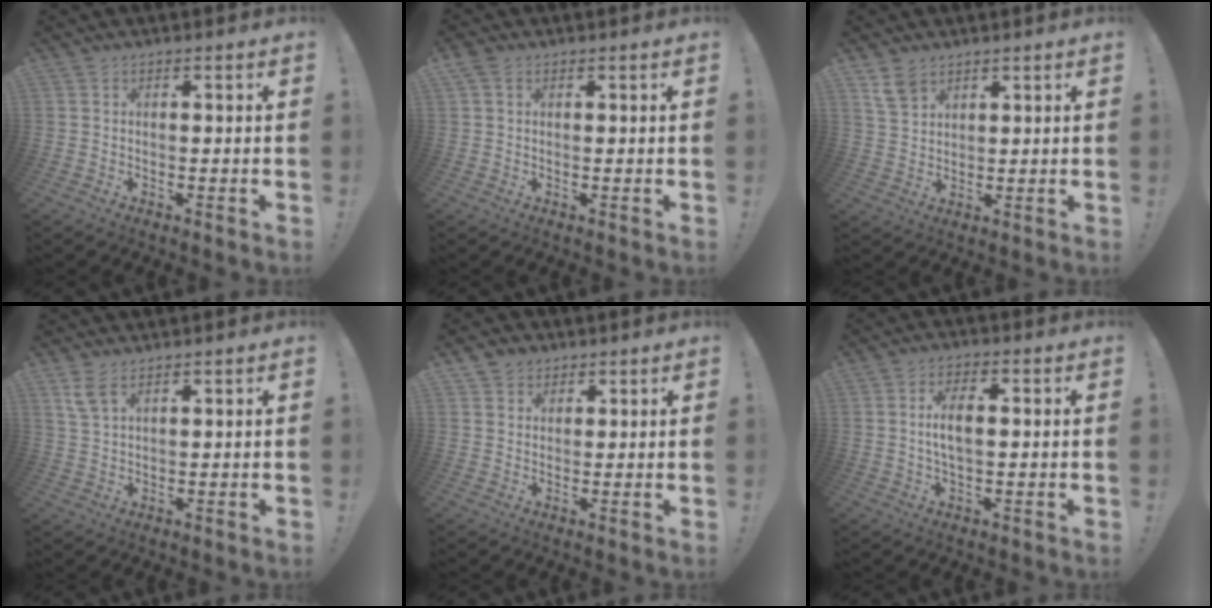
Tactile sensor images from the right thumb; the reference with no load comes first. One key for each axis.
{"total": 2.1, "fx": 1.0, "fy": 1.3, "fz": 1.3, "tx": -0.020, "ty": 0.001, "tz": 0.018}
{"total": 5.9, "fx": 4.2, "fy": 3.3, "fz": 2.3, "tx": -0.040, "ty": -0.018, "tz": 0.083}
{"total": 4.9, "fx": 3.4, "fy": 1.6, "fz": 3.2, "tx": -0.060, "ty": -0.013, "tz": 0.064}
{"total": 3.6, "fx": 2.3, "fy": 2.7, "fz": 0.3, "tx": 0.000, "ty": -0.012, "tz": 0.040}
{"total": 6.7, "fx": 0.5, "fy": 3.0, "fz": 5.9, "tx": -0.096, "ty": 0.001, "tz": 0.005}